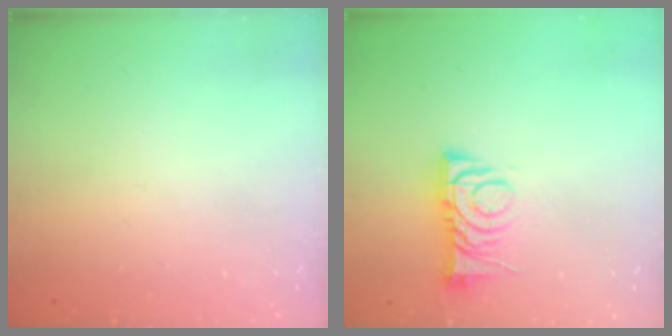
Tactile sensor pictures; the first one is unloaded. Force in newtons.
{"total": 8.6, "press": 8.5, "slide": 0.6}